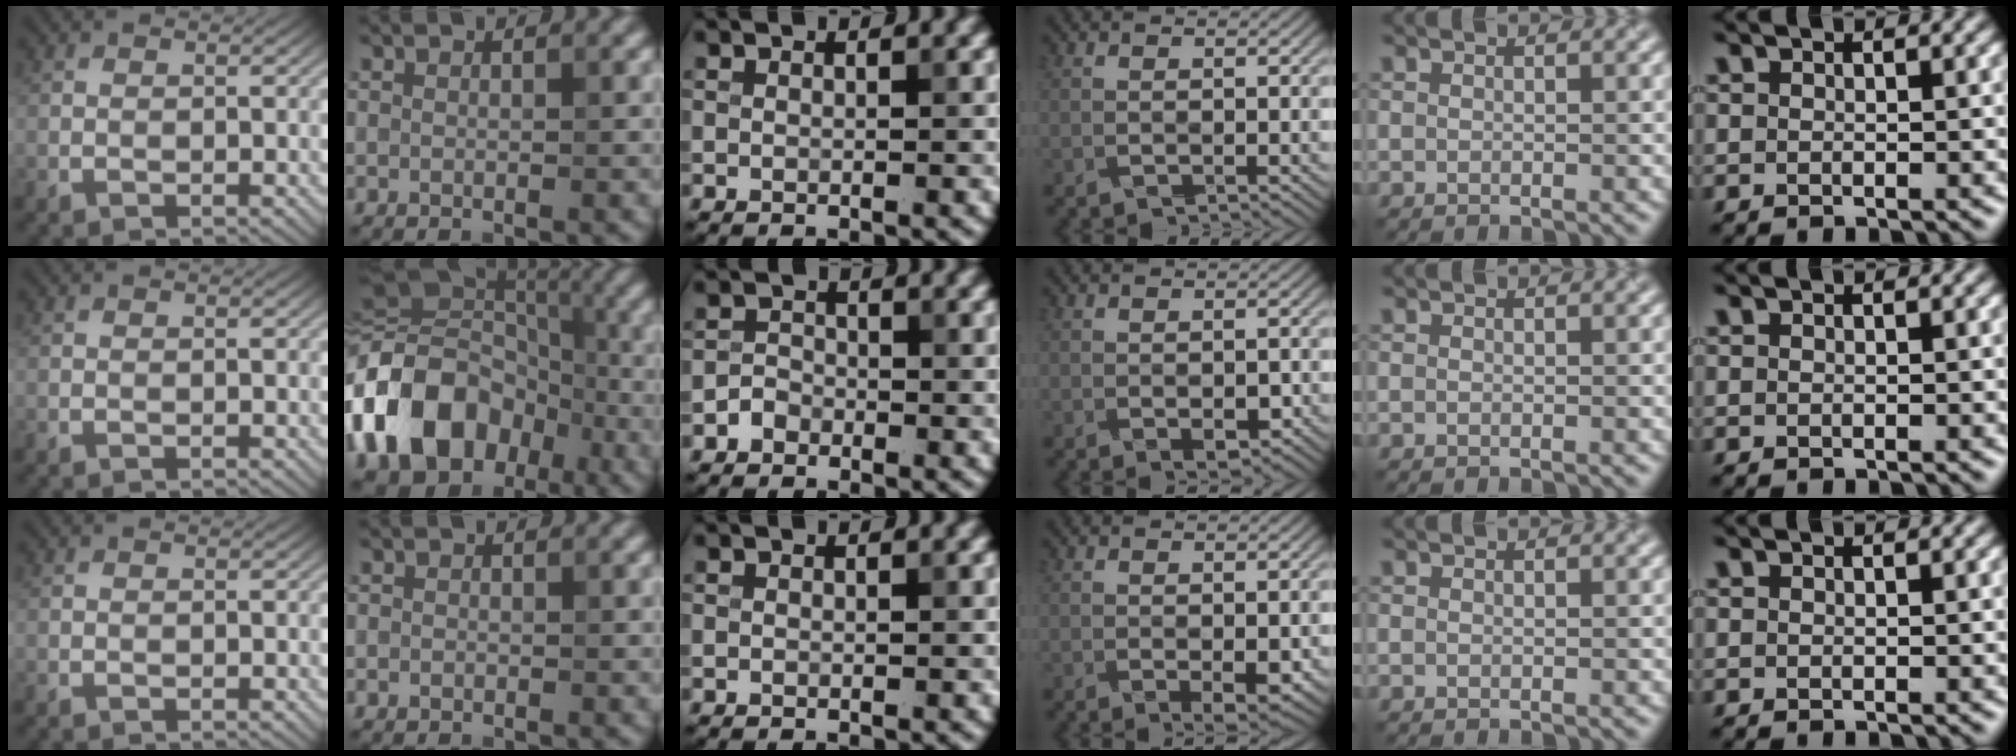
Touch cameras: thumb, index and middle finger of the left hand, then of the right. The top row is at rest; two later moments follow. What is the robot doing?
{"motion": "fold", "object": "napkin"}